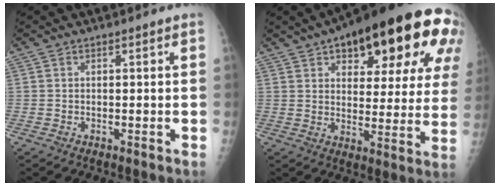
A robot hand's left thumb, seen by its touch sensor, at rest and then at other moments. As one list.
[{"total": 28.0, "force": [13.9, 11.4, 21.5], "torque": [-0.267, -0.001, 0.191]}]